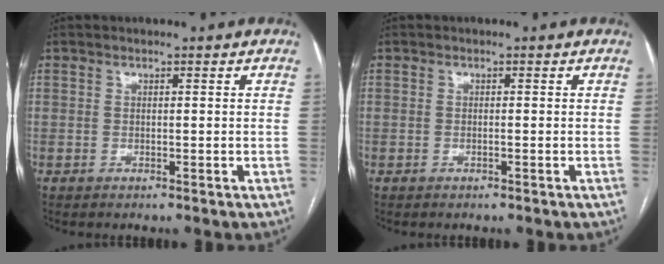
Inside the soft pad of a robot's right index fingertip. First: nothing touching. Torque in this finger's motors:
{"motor_torque": [0.11, 0.06, 0.08, 0.00]}